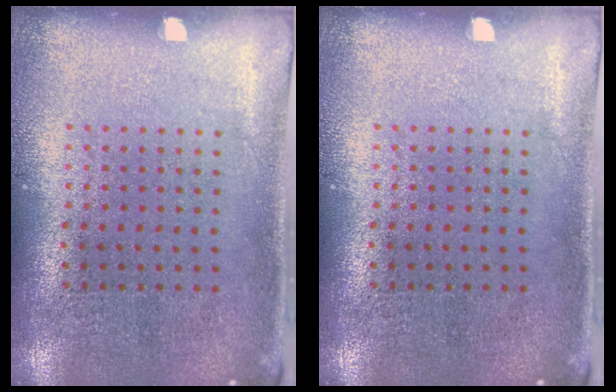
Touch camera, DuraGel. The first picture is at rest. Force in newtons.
{"total": 0.0}